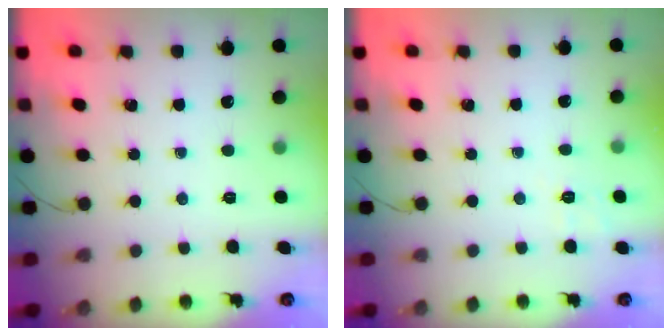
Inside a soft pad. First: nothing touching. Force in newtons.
{"total": 2.8, "press": 2.3, "slide": 1.7}